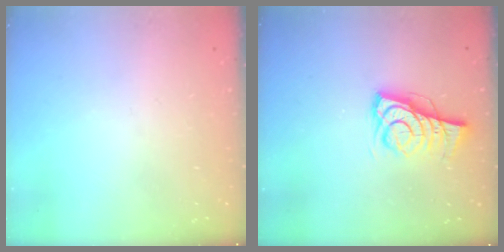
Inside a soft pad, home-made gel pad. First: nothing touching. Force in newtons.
{"total": 6.9, "press": 6.8, "slide": 0.8}